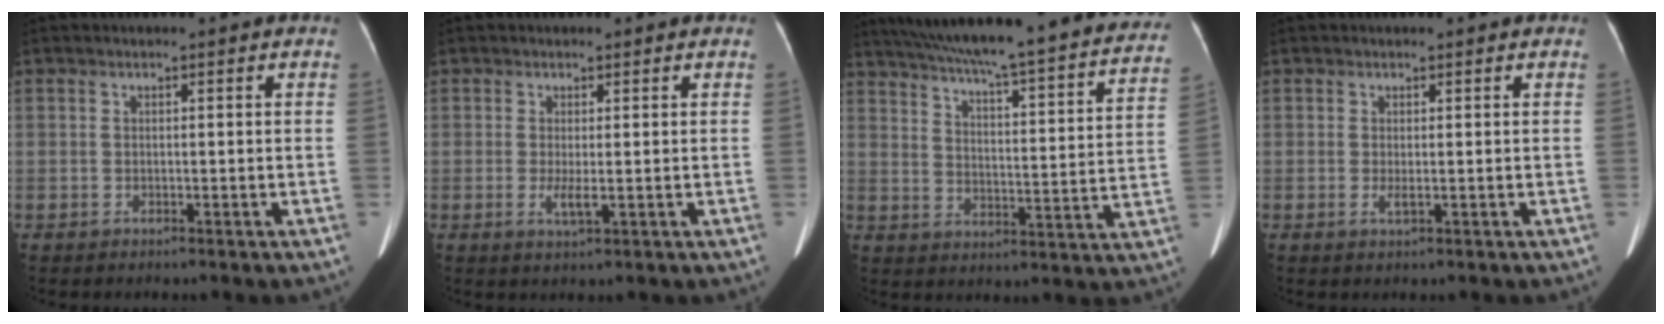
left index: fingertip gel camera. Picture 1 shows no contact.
{"total": 2.0, "force": [-0.4, 0.3, 2.0], "torque": [-0.045, -0.009, -0.003]}
{"total": 32.9, "force": [29.2, 3.0, 14.8], "torque": [-0.240, -0.064, 0.363]}
{"total": 0.9, "force": [-0.2, 0.2, 0.9], "torque": [-0.025, -0.006, -0.002]}